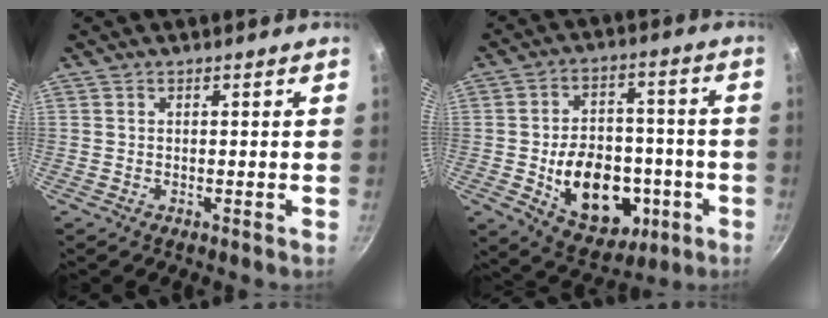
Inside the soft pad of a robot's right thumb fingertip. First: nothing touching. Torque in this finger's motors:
{"motor_torque": [-0.19, 0.86, 0.07, 0.20, 0.14]}